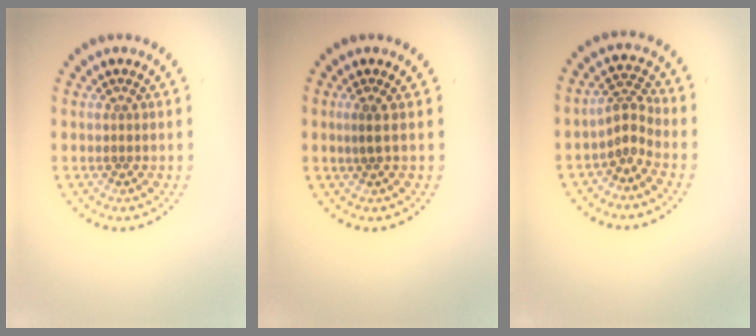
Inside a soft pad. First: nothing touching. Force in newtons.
{"total": 1.1, "press": 0.8, "slide": 0.7}
{"total": 2.3, "press": 1.6, "slide": 1.7}